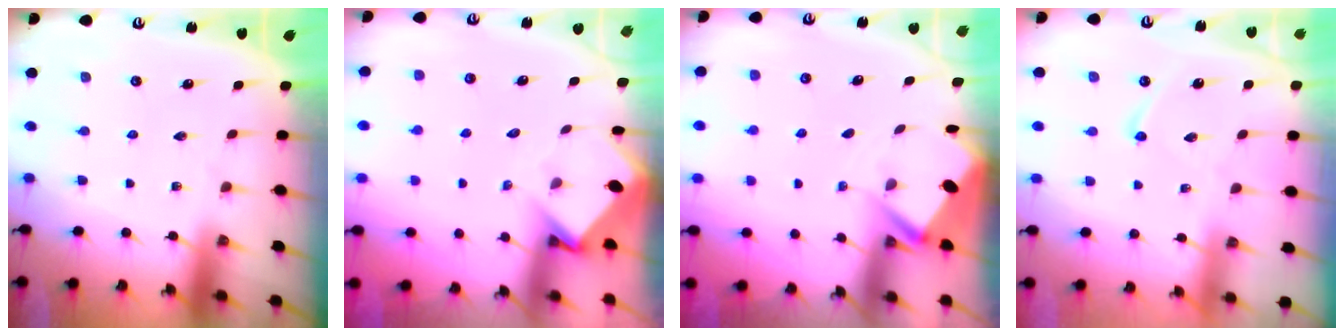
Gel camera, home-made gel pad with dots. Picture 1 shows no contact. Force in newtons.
{"total": 3.4, "press": 3.4, "slide": 0.3}
{"total": 3.0, "press": 3.0, "slide": 0.4}
{"total": 4.9, "press": 4.8, "slide": 0.7}